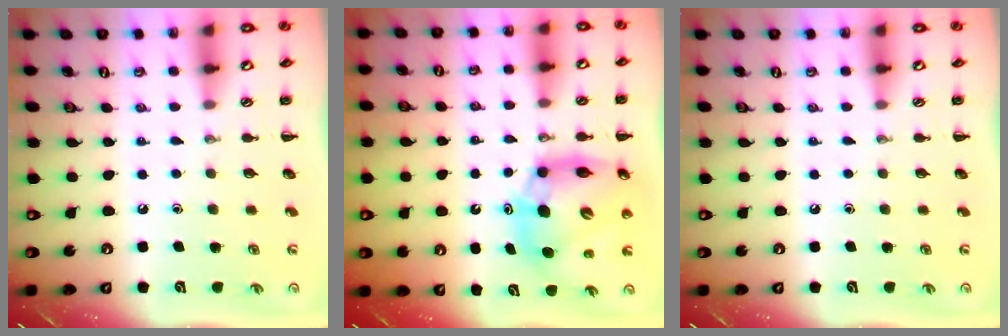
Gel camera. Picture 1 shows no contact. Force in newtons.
{"total": 13.6, "press": 13.0, "slide": 4.0}
{"total": 0.0}